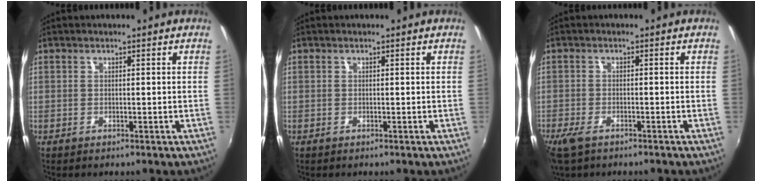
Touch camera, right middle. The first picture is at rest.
{"total": 0.0}
{"total": 5.1, "force": [-3.6, 1.8, 3.0], "torque": [-0.077, -0.018, -0.066]}